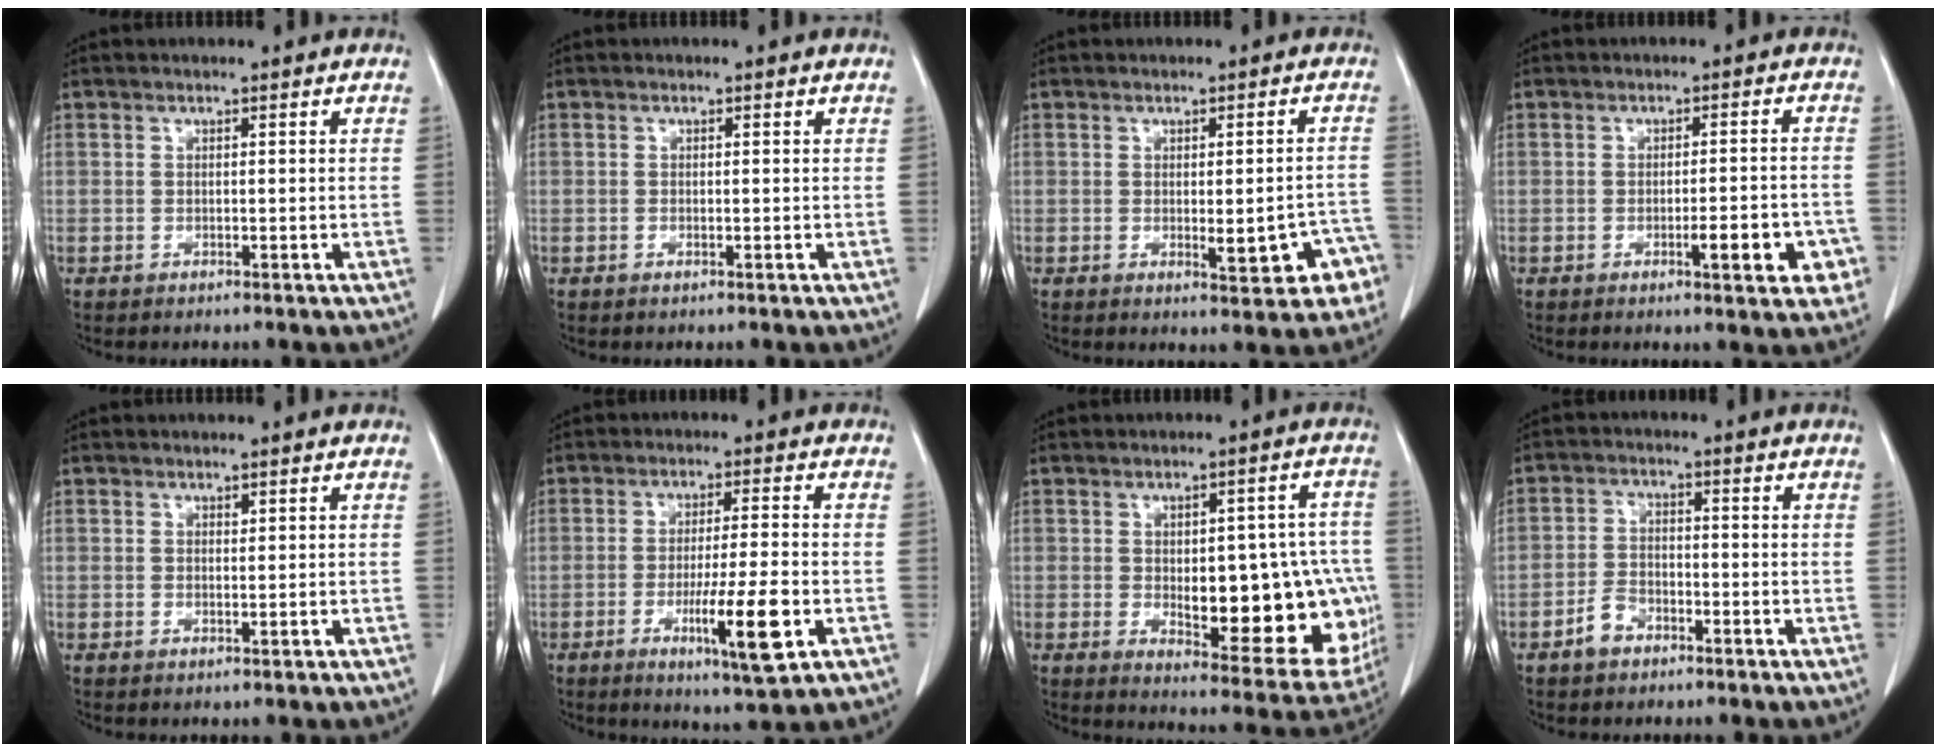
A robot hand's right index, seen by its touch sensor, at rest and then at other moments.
{"total": 0.0}
{"total": 7.3, "force": [-2.6, 2.2, 6.5], "torque": [-0.070, 0.009, -0.027]}
{"total": 6.5, "force": [-2.5, 1.3, 5.8], "torque": [-0.072, 0.002, -0.028]}
{"total": 0.6, "force": [0.4, 0.2, 0.3], "torque": [-0.006, -0.005, 0.006]}
{"total": 10.1, "force": [-3.5, 0.3, 9.5], "torque": [-0.154, -0.023, -0.055]}
{"total": 19.9, "force": [-2.7, 7.9, 18.1], "torque": [-0.163, 0.019, -0.003]}
{"total": 4.1, "force": [-2.5, 2.9, 1.7], "torque": [-0.031, 0.010, -0.045]}